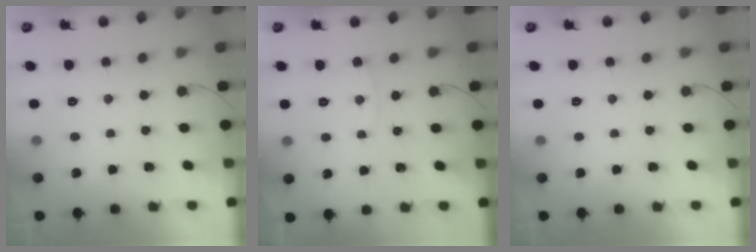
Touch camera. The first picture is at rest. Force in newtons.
{"total": 3.0, "press": 3.0, "slide": 0.4}
{"total": 0.0}